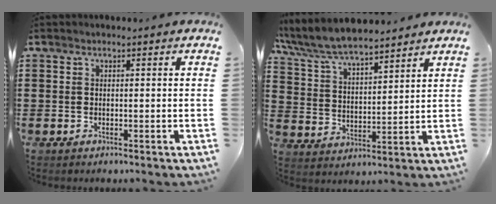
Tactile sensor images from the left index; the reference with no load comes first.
{"total": 7.0, "force": [6.5, 1.0, 2.5], "torque": [-0.075, -0.032, 0.114]}